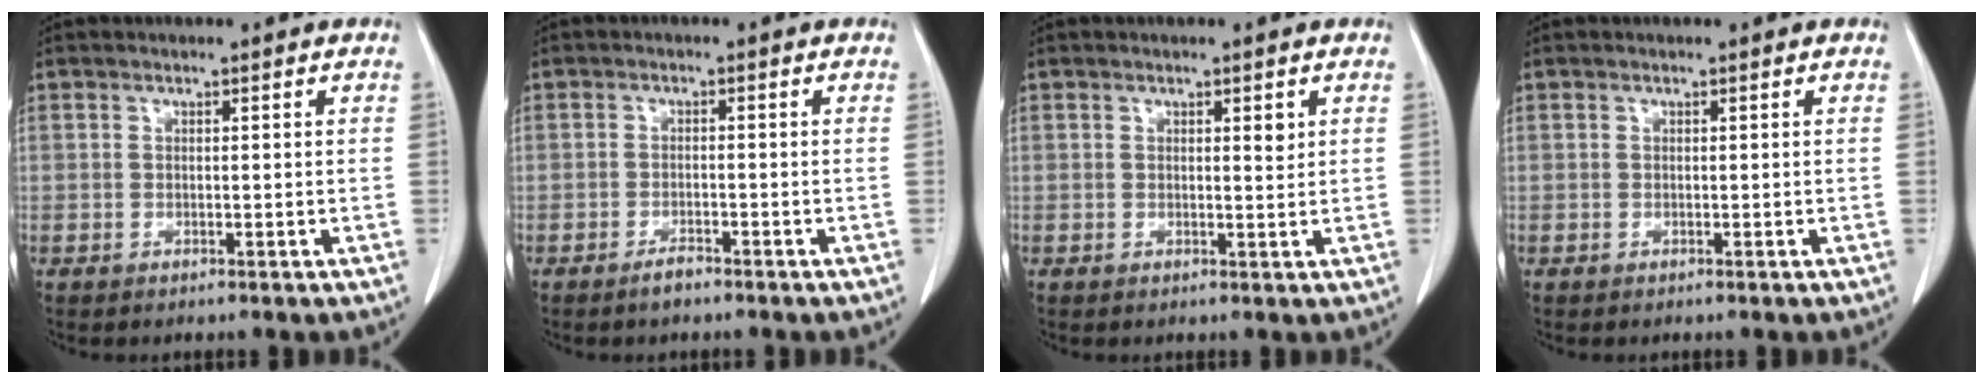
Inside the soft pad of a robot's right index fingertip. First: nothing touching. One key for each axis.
{"total": 1.9, "fx": -1.5, "fy": 0.5, "fz": 0.9, "tx": -0.018, "ty": 0.000, "tz": -0.025}
{"total": 1.4, "fx": 0.6, "fy": 0.3, "fz": 1.2, "tx": -0.018, "ty": -0.002, "tz": 0.008}
{"total": 0.0}